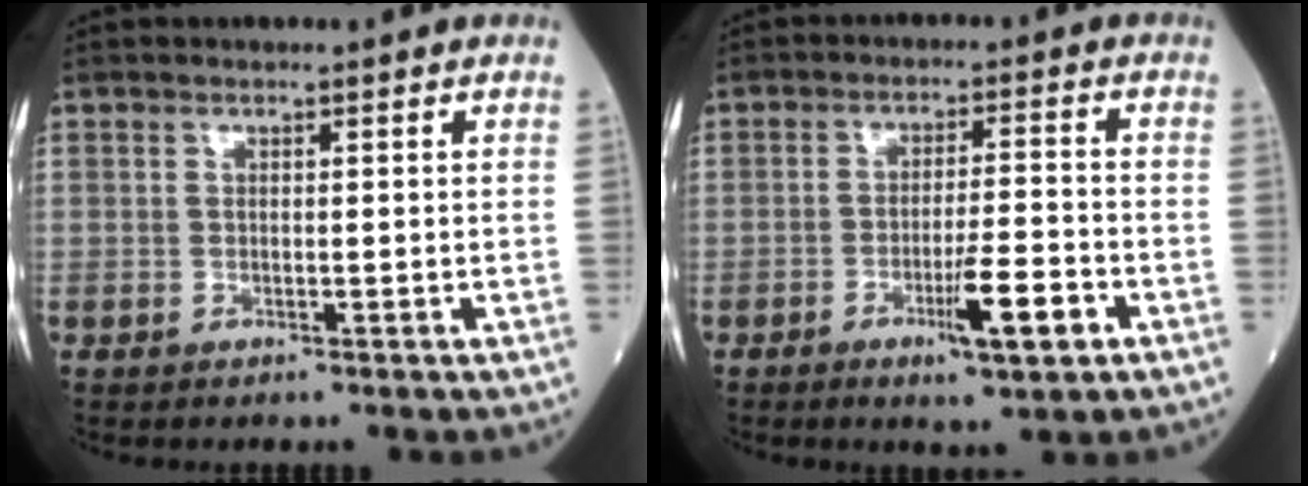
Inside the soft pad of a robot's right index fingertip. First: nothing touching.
{"total": 7.5, "force": [-3.4, 0.7, 6.7], "torque": [-0.109, -0.007, -0.053]}